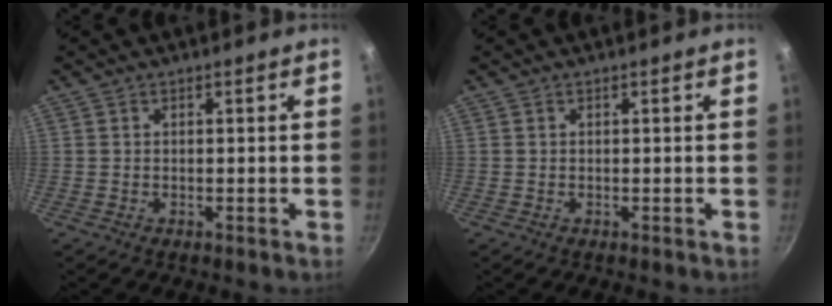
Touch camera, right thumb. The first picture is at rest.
{"total": 0.0}